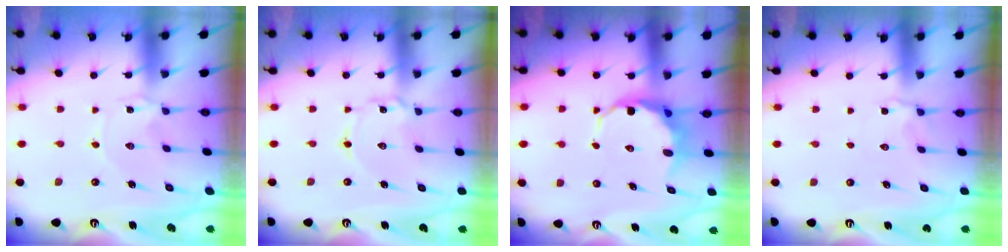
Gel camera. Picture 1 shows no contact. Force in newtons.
{"total": 2.2, "press": 2.2, "slide": 0.3}
{"total": 8.2, "press": 8.0, "slide": 1.9}
{"total": 2.3, "press": 2.0, "slide": 1.2}